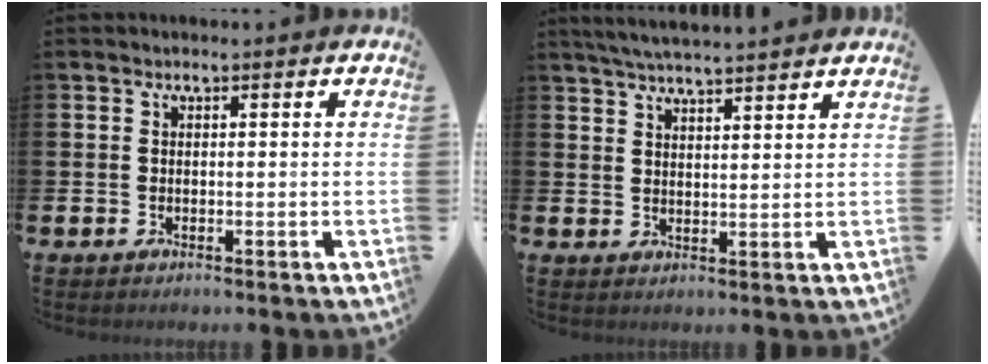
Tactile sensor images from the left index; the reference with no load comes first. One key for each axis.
{"total": 4.6, "fx": 4.6, "fy": -0.2, "fz": 0.9, "tx": -0.032, "ty": -0.017, "tz": 0.083}